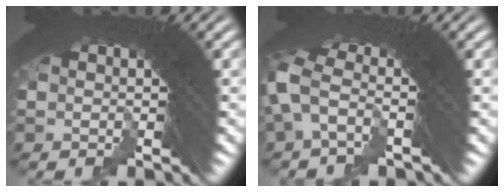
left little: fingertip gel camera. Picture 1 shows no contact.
{"total": 2.2, "force": [0.0, 0.1, 2.2], "torque": [-0.055, -0.004, 0.002]}